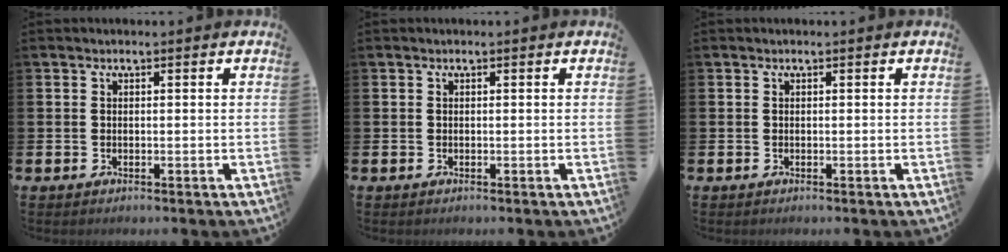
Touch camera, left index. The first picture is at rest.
{"total": 0.0}
{"total": 0.0}